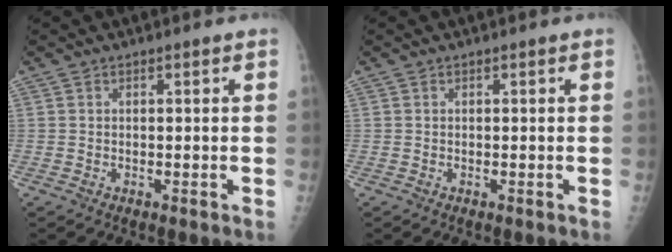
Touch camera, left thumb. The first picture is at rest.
{"total": 0.0}